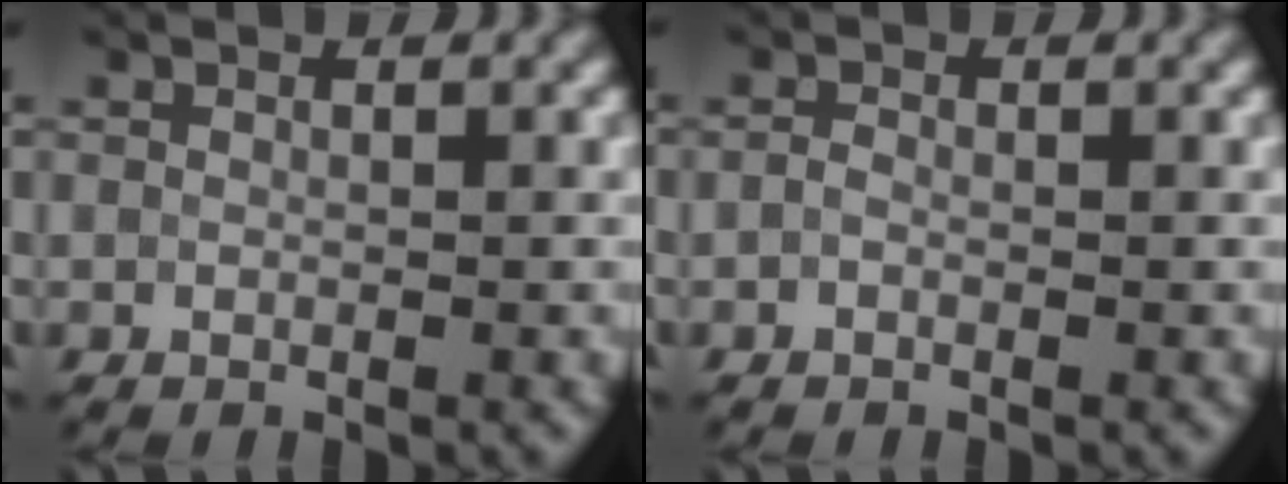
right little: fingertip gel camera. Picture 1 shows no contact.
{"total": 0.6, "force": [-0.4, 0.3, 0.3], "torque": [-0.005, -0.001, -0.009]}